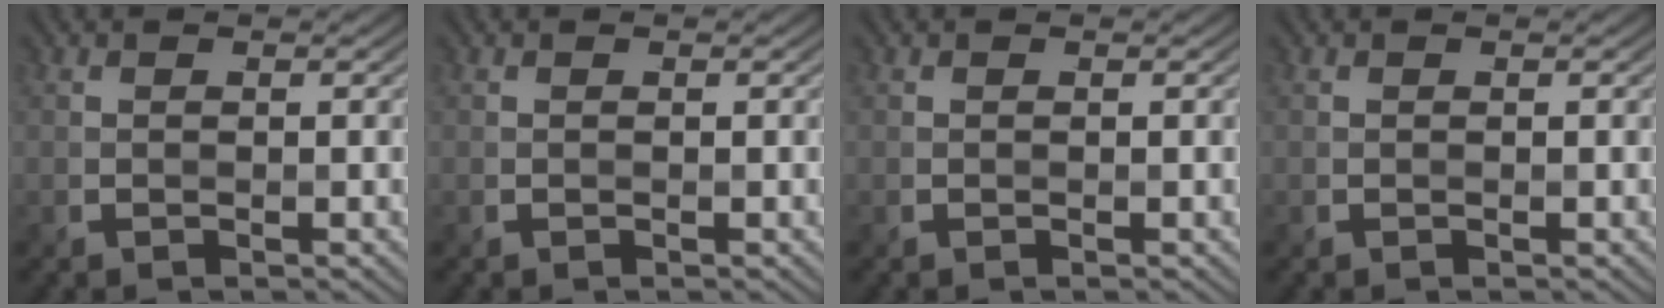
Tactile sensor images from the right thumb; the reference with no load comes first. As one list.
[{"total": 0.0}, {"total": 0.0}, {"total": 0.0}]